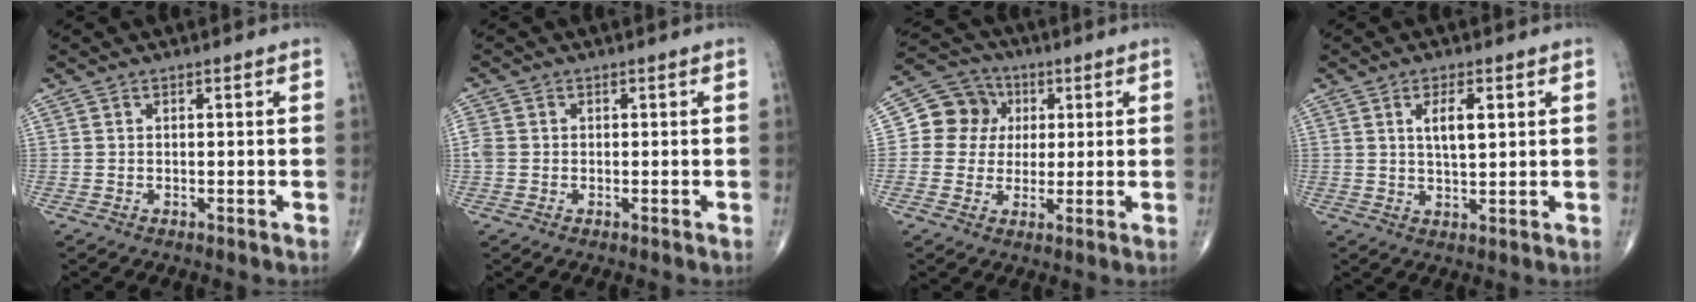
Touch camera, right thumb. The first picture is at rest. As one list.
[{"total": 2.4, "force": [-0.1, 2.0, 1.3], "torque": [-0.037, 0.004, -0.001]}, {"total": 9.2, "force": [1.6, 8.5, 3.2], "torque": [-0.021, 0.007, 0.017]}, {"total": 5.0, "force": [1.7, 1.7, 4.4], "torque": [-0.071, -0.010, 0.031]}]